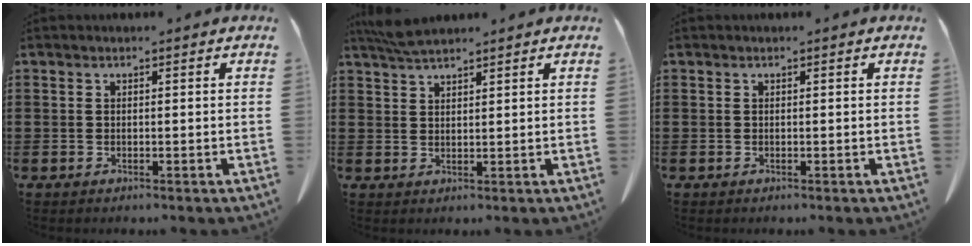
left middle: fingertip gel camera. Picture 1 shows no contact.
{"total": 3.3, "force": [2.9, 0.4, 1.5], "torque": [-0.038, -0.002, 0.056]}
{"total": 0.0}